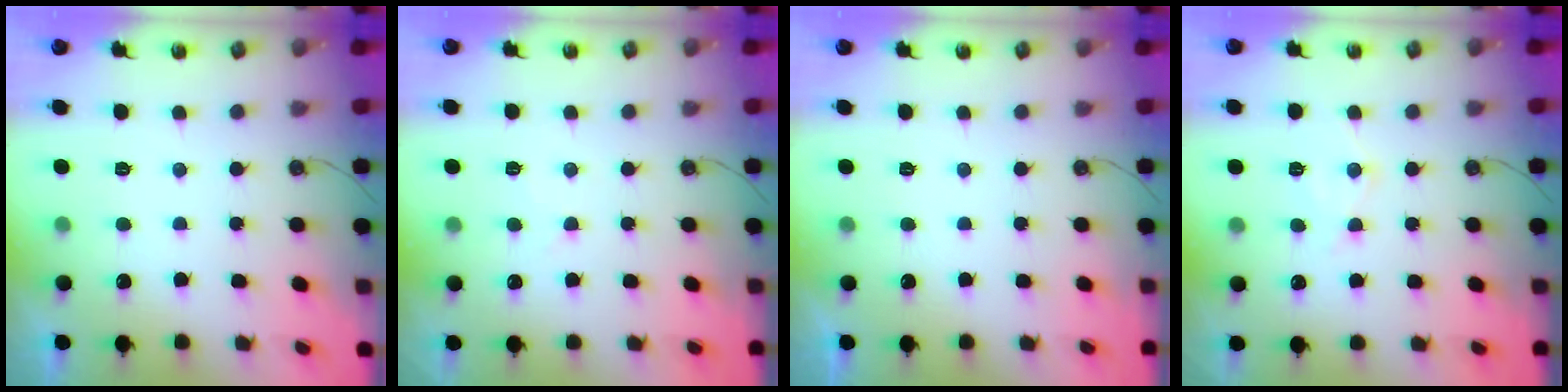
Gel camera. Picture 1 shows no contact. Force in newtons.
{"total": 4.5, "press": 4.5, "slide": 0.5}
{"total": 0.0}
{"total": 6.5, "press": 6.5, "slide": 0.4}